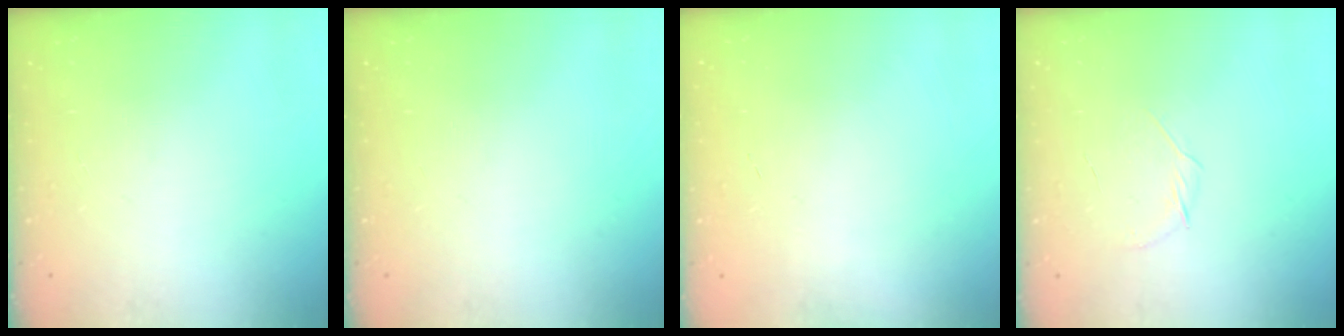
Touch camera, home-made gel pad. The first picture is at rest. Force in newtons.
{"total": 0.0}
{"total": 0.0}
{"total": 5.8, "press": 5.6, "slide": 1.6}